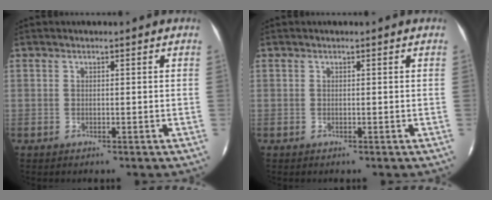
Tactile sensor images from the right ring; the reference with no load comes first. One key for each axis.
{"total": 0.0}